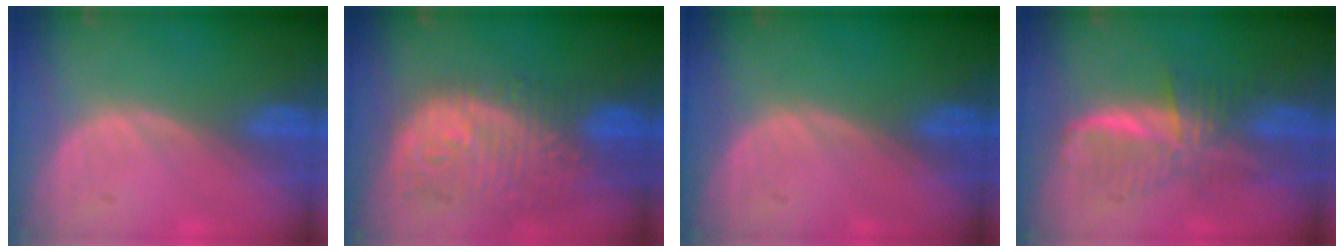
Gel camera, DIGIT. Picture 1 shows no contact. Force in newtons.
{"total": 11.9, "press": 10.5, "slide": 5.6}
{"total": 0.0}
{"total": 6.2, "press": 6.2, "slide": 0.4}